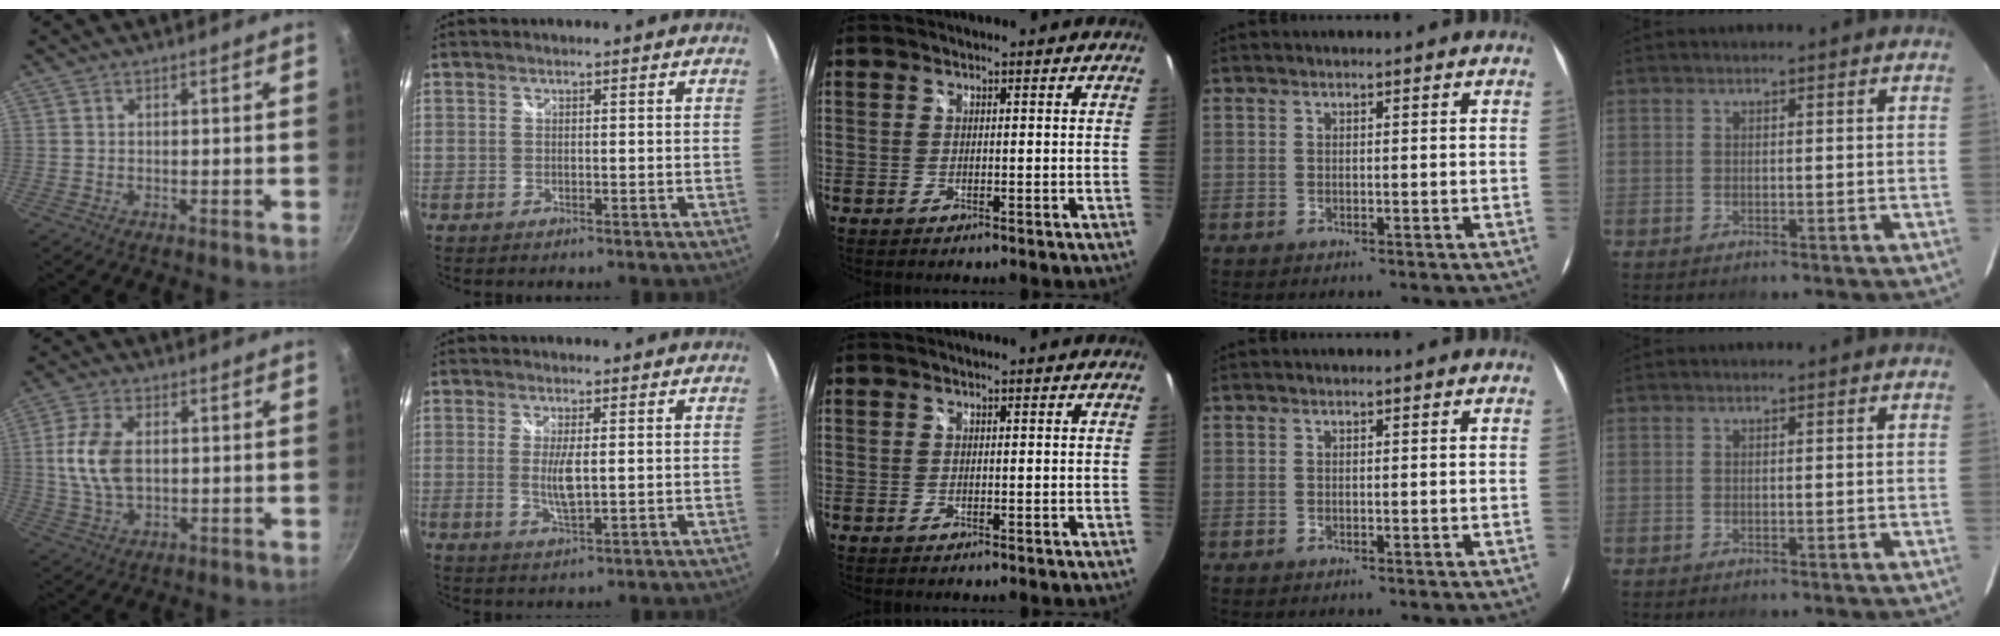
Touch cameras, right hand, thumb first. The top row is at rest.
{"thumb": {"total": 9.1, "force": [0.8, 5.4, 7.2], "torque": [-0.142, 0.003, 0.015]}, "index": {"total": 4.6, "force": [0.1, 1.2, 4.5], "torque": [-0.087, -0.009, 0.002]}}